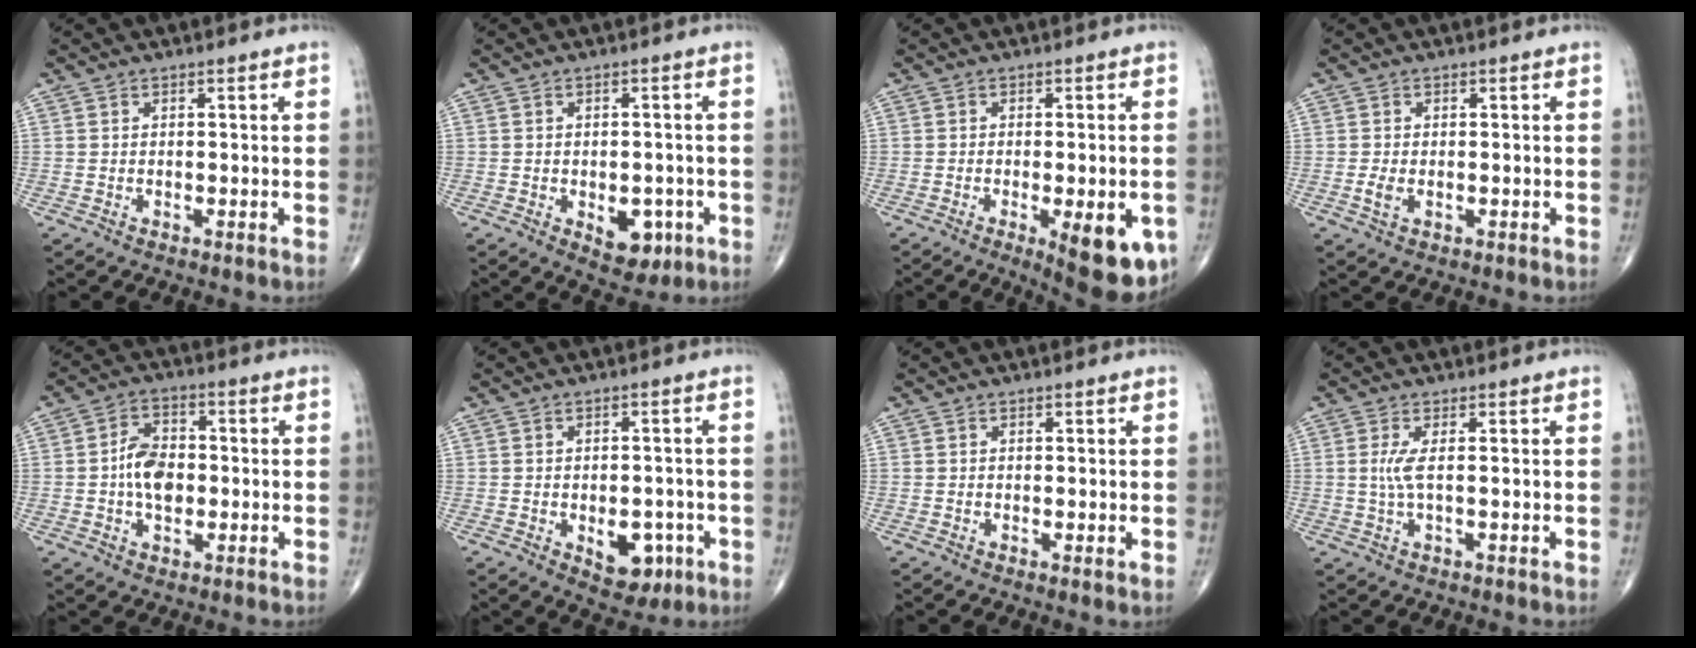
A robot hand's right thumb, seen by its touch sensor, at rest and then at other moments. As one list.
[{"total": 6.8, "force": [-2.3, 4.1, 5.0], "torque": [-0.037, 0.008, -0.020]}, {"total": 12.6, "force": [-4.5, 4.2, 11.0], "torque": [-0.115, -0.002, -0.047]}, {"total": 2.0, "force": [-0.3, 1.1, 1.6], "torque": [-0.035, -0.003, -0.008]}, {"total": 7.7, "force": [-0.7, 5.0, 5.8], "torque": [-0.083, 0.014, -0.020]}, {"total": 7.5, "force": [-2.6, 4.6, 5.4], "torque": [-0.041, 0.013, -0.024]}, {"total": 0.5, "force": [0.0, 0.0, 0.5], "torque": [-0.011, -0.003, -0.002]}, {"total": 2.8, "force": [0.2, 0.3, 2.7], "torque": [-0.080, -0.001, 0.005]}]